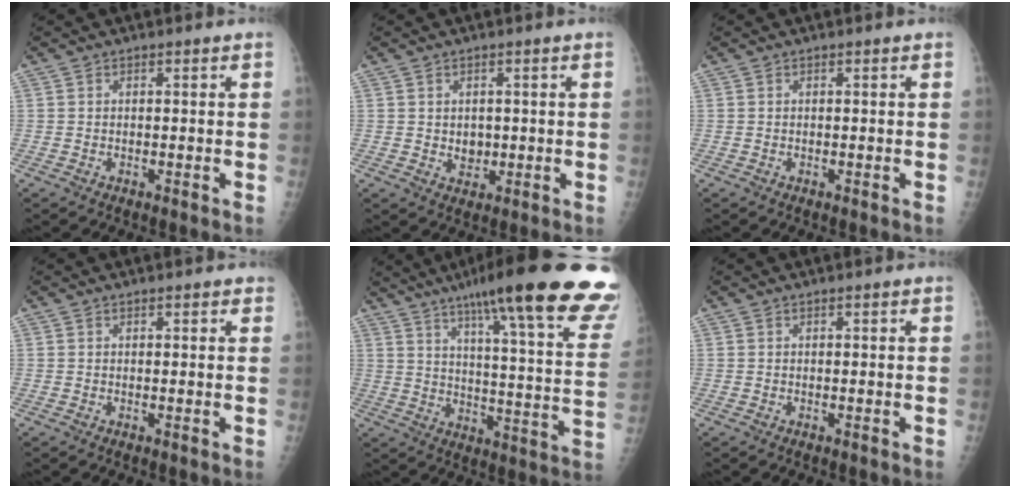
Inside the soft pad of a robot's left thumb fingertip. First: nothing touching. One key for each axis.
{"total": 2.8, "fx": 0.4, "fy": 2.4, "fz": 1.5, "tx": -0.010, "ty": -0.004, "tz": 0.012}
{"total": 0.0}
{"total": 1.1, "fx": 0.9, "fy": 0.5, "fz": 0.3, "tx": 0.005, "ty": -0.003, "tz": 0.008}
{"total": 29.5, "fx": 20.2, "fy": 4.0, "fz": 21.1, "tx": -0.252, "ty": -0.070, "tz": 0.272}
{"total": 0.0}